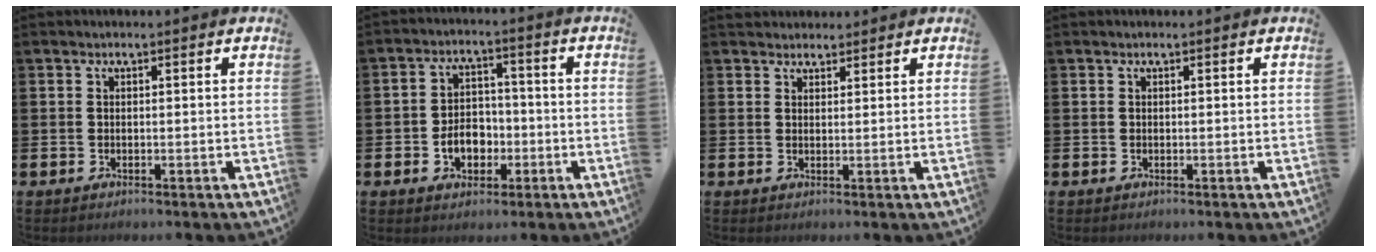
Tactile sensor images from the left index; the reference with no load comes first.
{"total": 4.9, "force": [-1.8, 3.6, 2.9], "torque": [-0.039, 0.003, -0.040]}
{"total": 2.1, "force": [2.0, 0.7, -0.3], "torque": [0.010, -0.008, 0.036]}
{"total": 0.0}